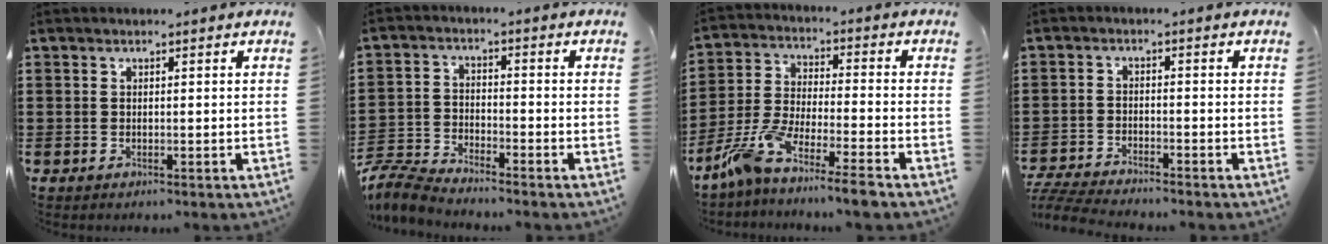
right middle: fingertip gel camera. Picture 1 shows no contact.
{"total": 5.5, "force": [-5.4, 0.3, 1.1], "torque": [-0.047, -0.007, -0.113]}
{"total": 8.3, "force": [-7.2, -0.3, 4.0], "torque": [-0.094, -0.008, -0.146]}
{"total": 4.4, "force": [-4.3, 0.1, 0.9], "torque": [-0.037, -0.009, -0.093]}